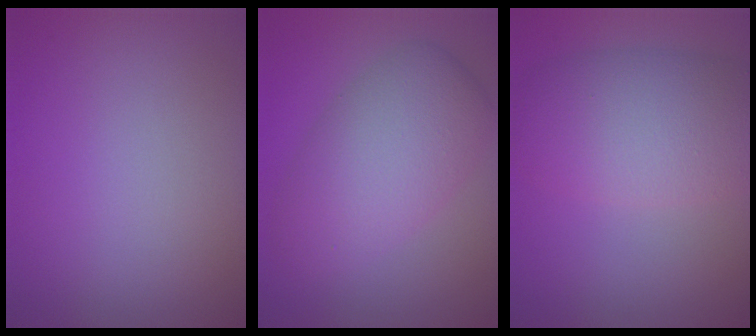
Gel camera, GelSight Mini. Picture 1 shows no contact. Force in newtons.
{"total": 6.3, "press": 6.3, "slide": 0.4}
{"total": 7.5, "press": 7.5, "slide": 0.4}